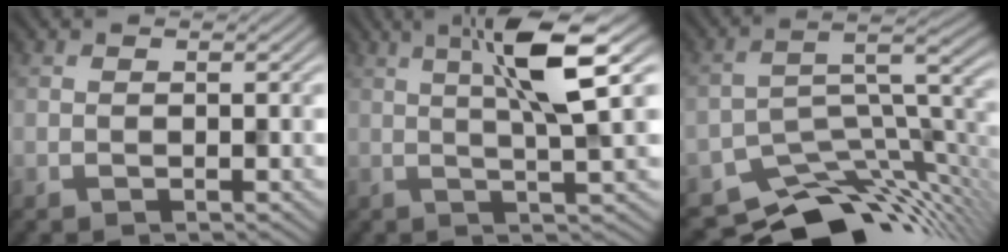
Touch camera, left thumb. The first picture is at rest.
{"total": 8.5, "force": [2.7, 0.8, 8.0], "torque": [-0.132, 0.017, 0.039]}
{"total": 12.9, "force": [-10.1, 4.3, 6.6], "torque": [-0.117, -0.018, -0.164]}